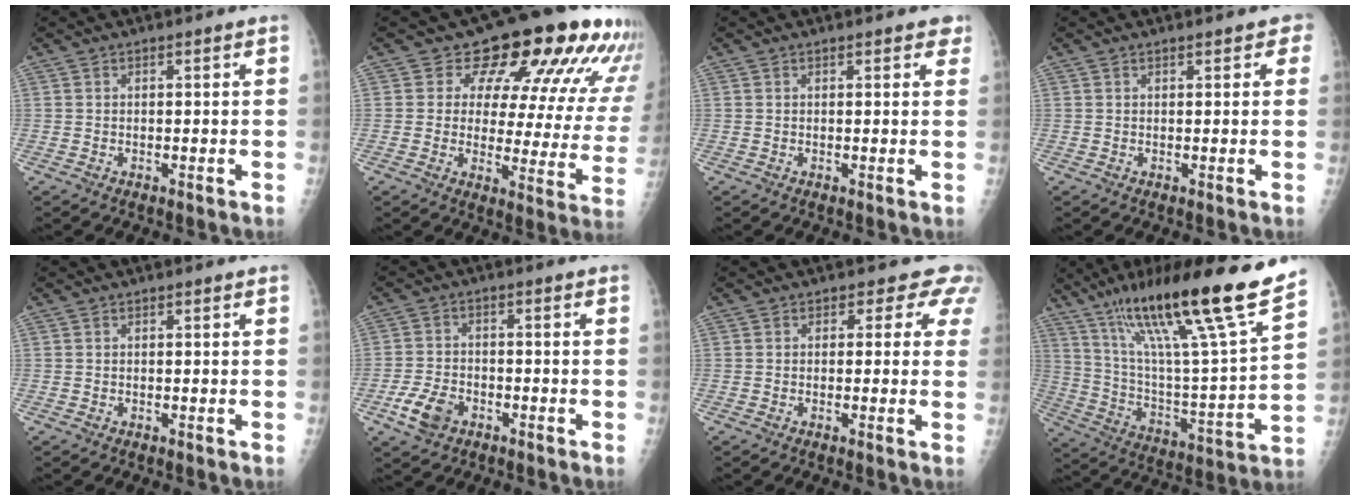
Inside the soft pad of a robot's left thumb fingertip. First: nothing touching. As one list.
[{"total": 19.4, "force": [13.0, 9.0, 11.2], "torque": [-0.088, -0.058, 0.146]}, {"total": 2.1, "force": [1.5, 1.0, 1.1], "torque": [0.008, -0.001, 0.011]}, {"total": 2.0, "force": [1.2, 1.1, 1.0], "torque": [0.006, 0.000, 0.010]}, {"total": 0.0}, {"total": 6.4, "force": [-3.2, 4.3, 3.5], "torque": [-0.066, 0.014, -0.057]}, {"total": 4.1, "force": [2.8, 2.9, 0.7], "torque": [0.027, -0.010, 0.005]}, {"total": 26.1, "force": [17.8, 1.8, 19.1], "torque": [-0.297, -0.059, 0.307]}]